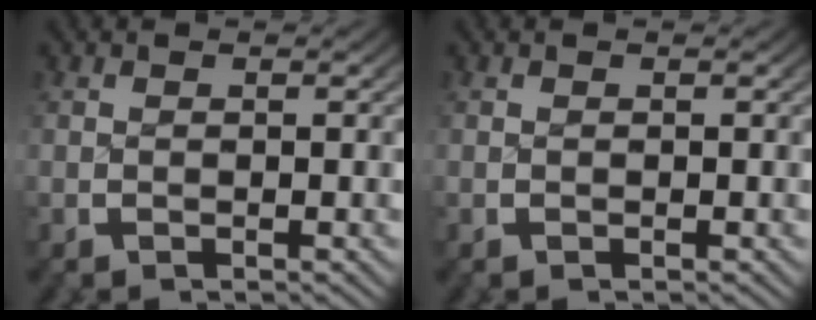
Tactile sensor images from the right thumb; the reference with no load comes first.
{"total": 0.0}